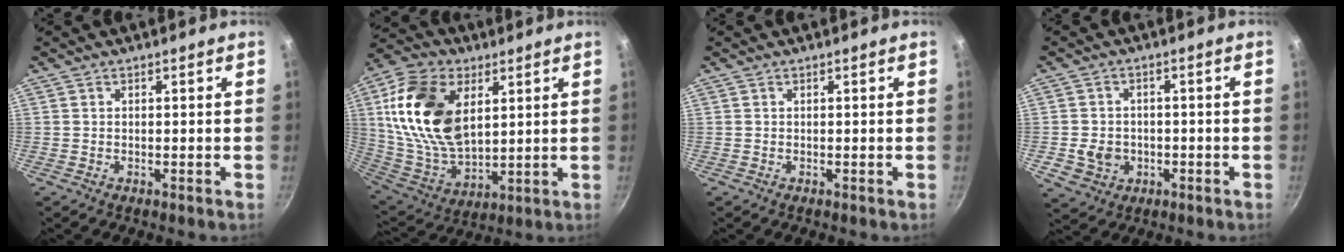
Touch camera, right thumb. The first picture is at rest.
{"total": 21.0, "force": [5.8, 12.9, 15.6], "torque": [-0.280, -0.016, 0.118]}
{"total": 0.0}
{"total": 6.3, "force": [-1.4, 5.5, 2.9], "torque": [-0.036, 0.017, -0.014]}